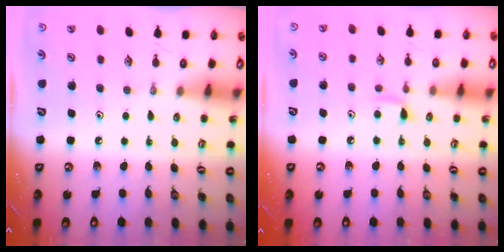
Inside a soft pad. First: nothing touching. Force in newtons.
{"total": 6.0, "press": 6.0, "slide": 0.7}